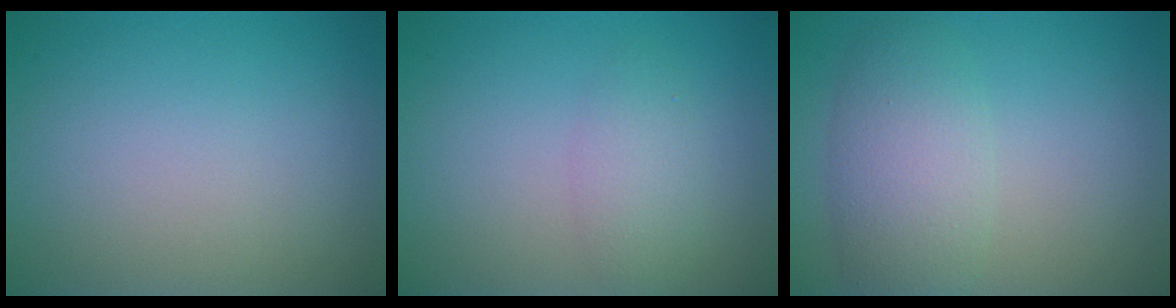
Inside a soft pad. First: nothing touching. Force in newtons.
{"total": 2.2, "press": 2.2, "slide": 0.1}
{"total": 4.6, "press": 4.6, "slide": 0.3}